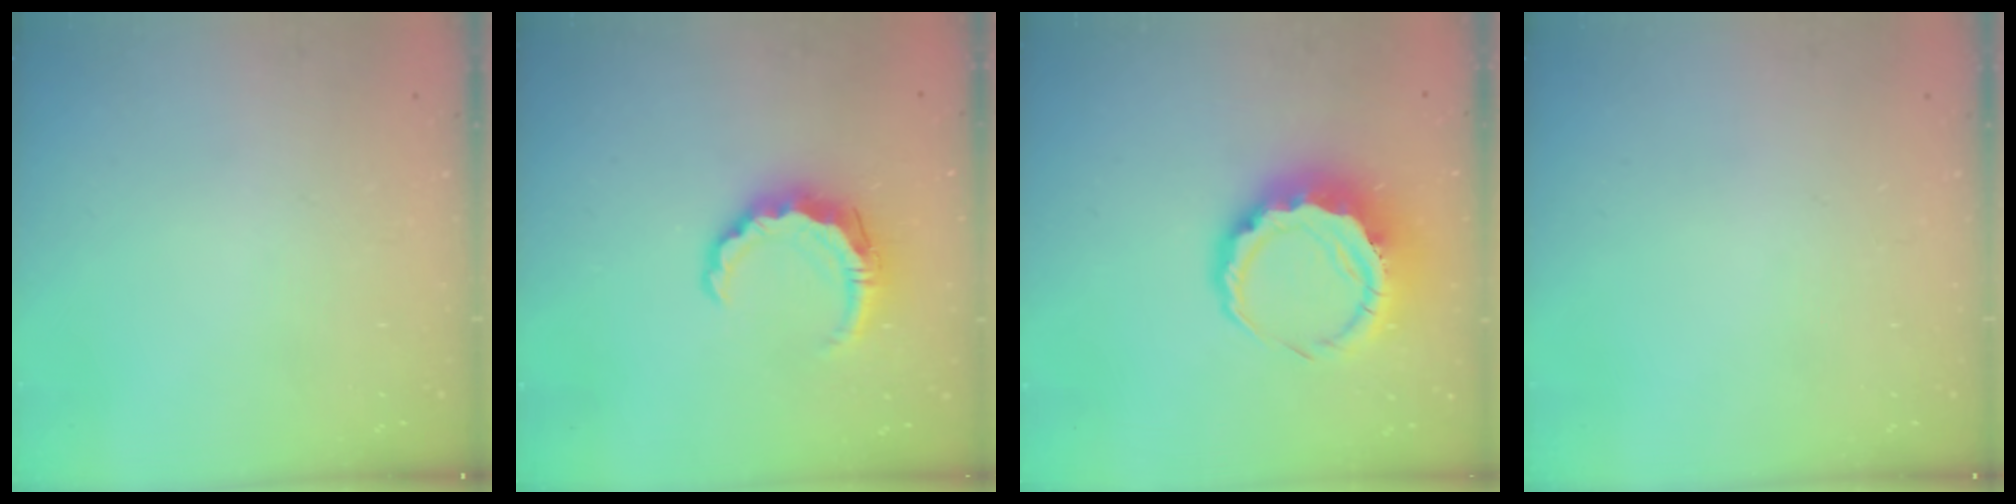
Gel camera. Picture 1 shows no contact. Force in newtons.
{"total": 8.1, "press": 8.0, "slide": 1.1}
{"total": 10.9, "press": 10.7, "slide": 2.1}
{"total": 0.0}